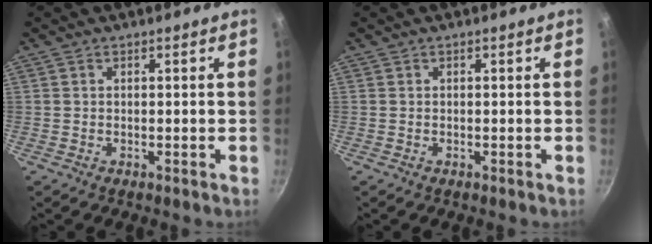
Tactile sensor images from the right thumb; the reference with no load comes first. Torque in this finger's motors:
{"motor_torque": [0.00, 0.00, 0.00, 0.00, 0.00]}